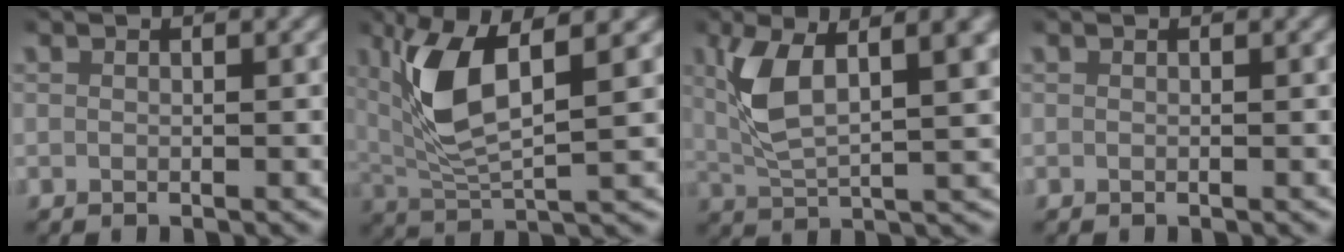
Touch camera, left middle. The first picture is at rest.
{"total": 6.8, "force": [2.0, 2.3, 6.1], "torque": [-0.130, 0.013, 0.034]}
{"total": 6.7, "force": [2.0, 2.5, 5.9], "torque": [-0.115, 0.009, 0.036]}
{"total": 0.0}